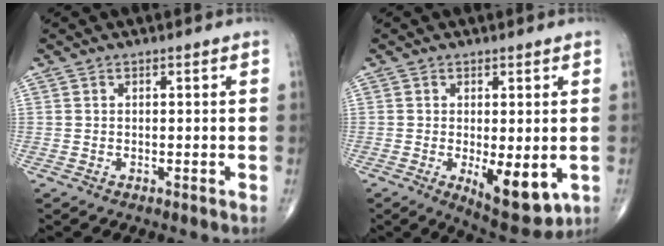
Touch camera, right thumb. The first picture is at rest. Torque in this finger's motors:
{"motor_torque": [1.54, 1.51, 0.13, -0.18, 0.31]}